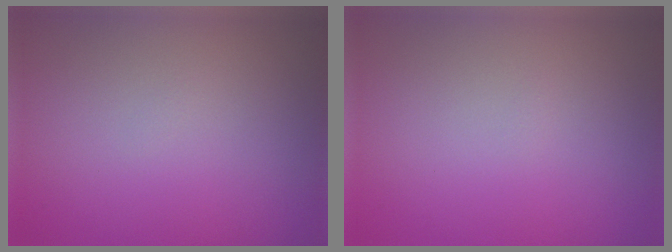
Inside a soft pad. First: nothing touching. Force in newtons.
{"total": 0.0}